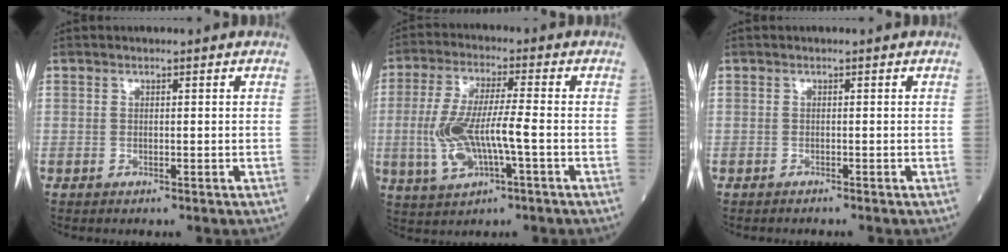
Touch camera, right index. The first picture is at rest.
{"total": 10.3, "force": [-1.9, 2.2, 9.9], "torque": [-0.212, 0.005, -0.030]}
{"total": 0.7, "force": [-0.7, 0.0, 0.2], "torque": [-0.003, -0.001, -0.011]}